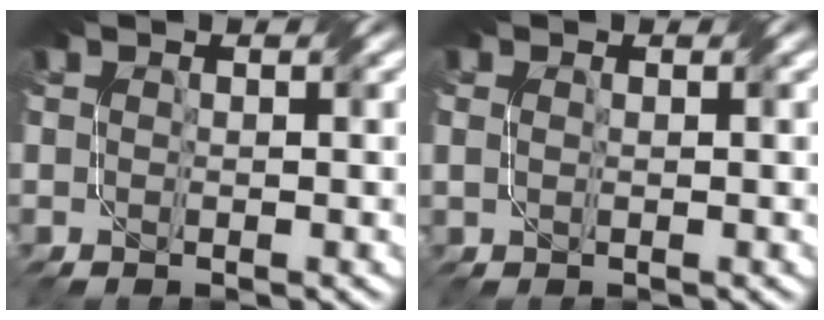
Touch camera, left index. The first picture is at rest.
{"total": 0.5, "force": [0.4, 0.3, 0.0], "torque": [-0.001, 0.002, 0.007]}